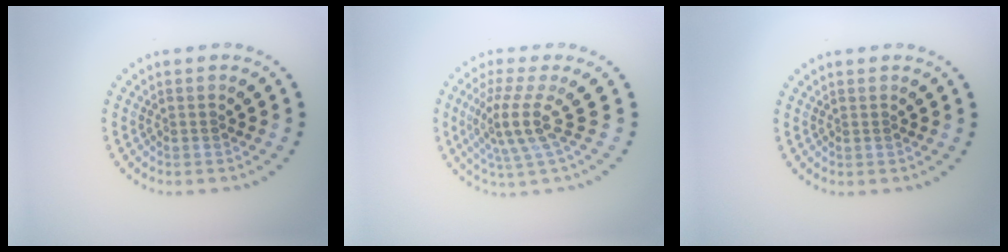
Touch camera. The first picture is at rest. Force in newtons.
{"total": 3.9, "press": 2.7, "slide": 2.8}
{"total": 0.0}